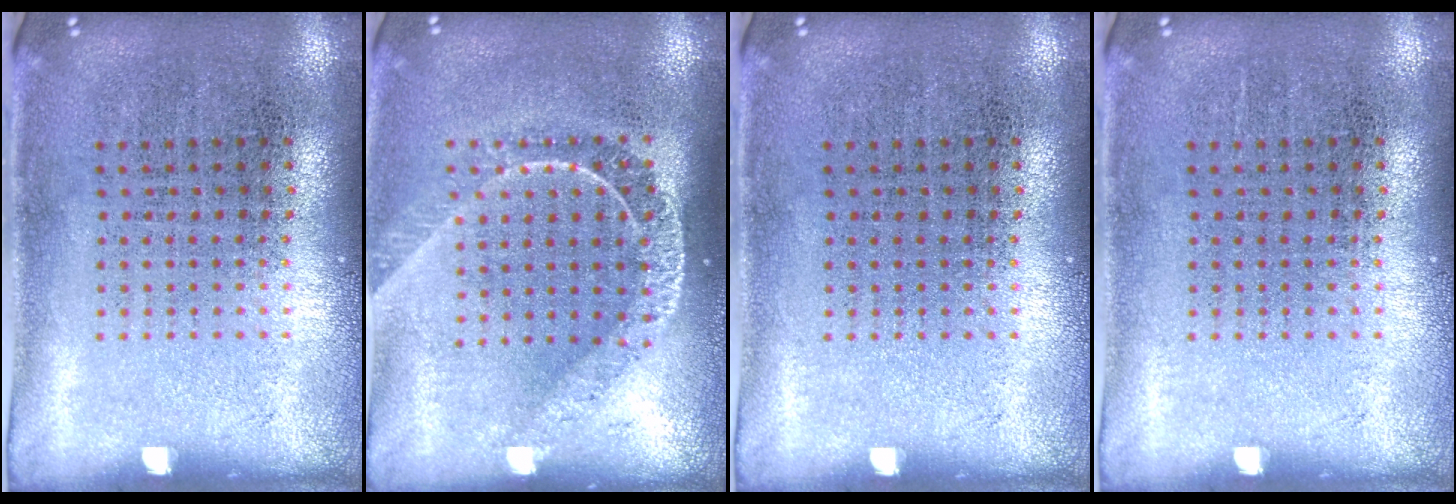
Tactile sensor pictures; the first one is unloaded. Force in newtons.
{"total": 1.8, "press": 1.4, "slide": 1.0}
{"total": 0.0}
{"total": 0.0}